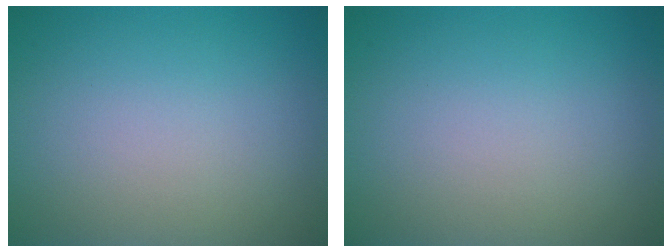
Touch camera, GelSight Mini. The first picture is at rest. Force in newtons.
{"total": 0.0}